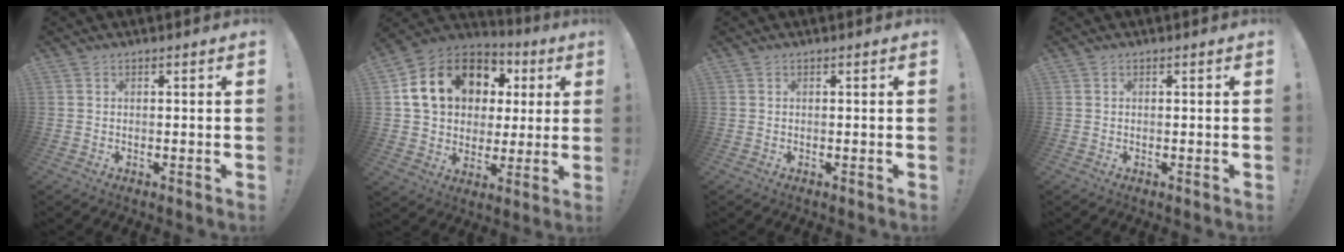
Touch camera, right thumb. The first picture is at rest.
{"total": 19.0, "force": [7.2, 14.1, 10.5], "torque": [-0.166, -0.018, 0.150]}
{"total": 0.0}
{"total": 0.0}